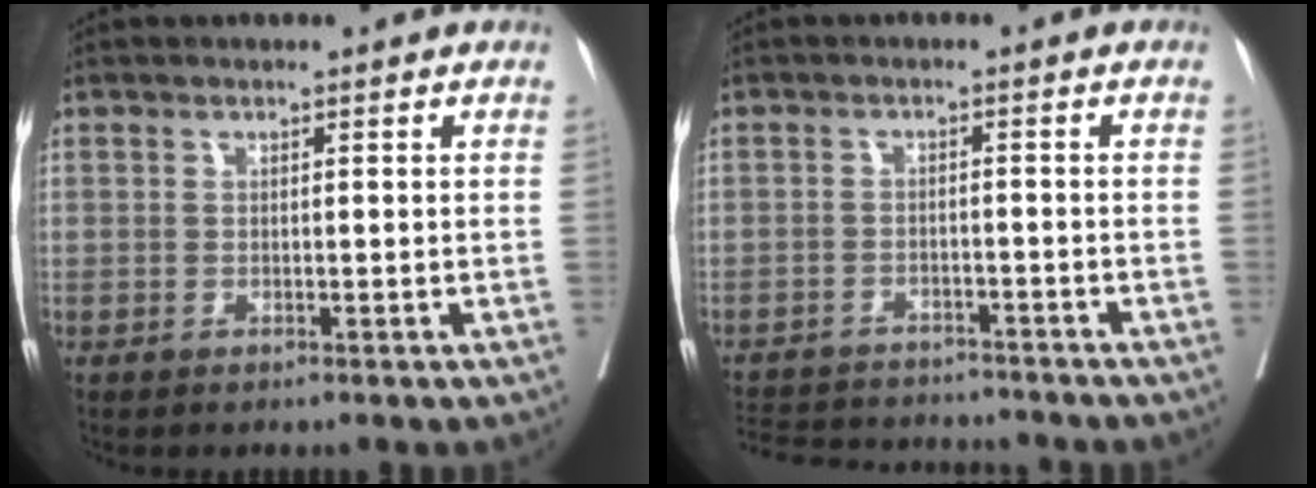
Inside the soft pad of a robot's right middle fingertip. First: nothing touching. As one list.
[{"total": 13.3, "force": [-12.5, 2.8, 3.6], "torque": [-0.077, 0.004, -0.171]}]